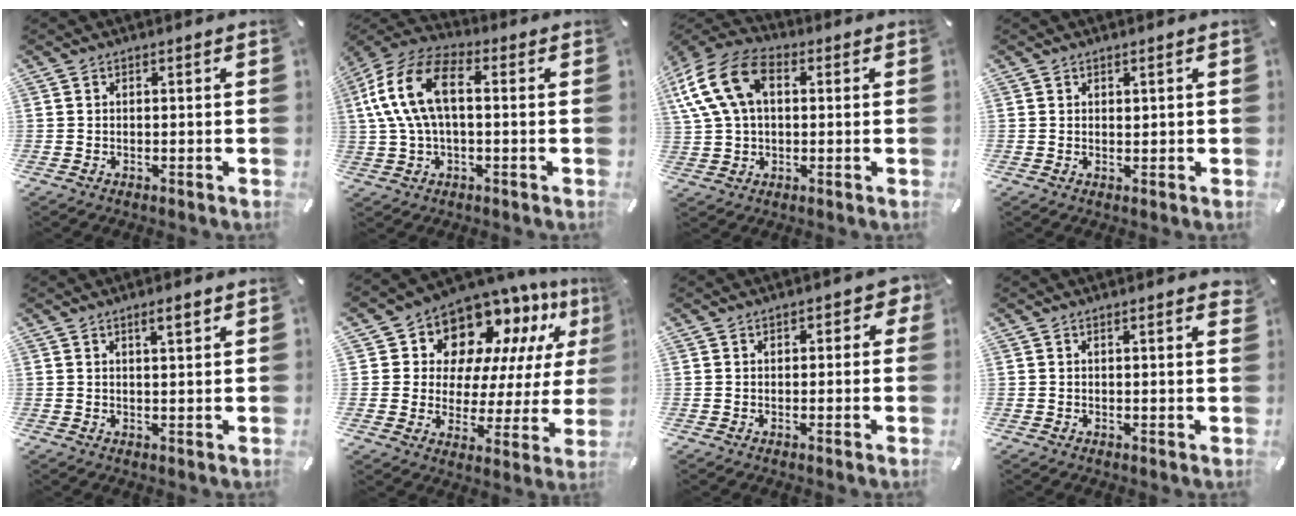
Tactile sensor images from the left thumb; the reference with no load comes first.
{"total": 14.8, "force": [2.2, 8.0, 12.3], "torque": [-0.280, -0.001, 0.033]}
{"total": 16.2, "force": [3.2, 11.3, 11.1], "torque": [-0.245, 0.010, 0.061]}
{"total": 0.6, "force": [0.4, 0.4, 0.2], "torque": [-0.005, 0.000, 0.007]}
{"total": 3.3, "force": [1.9, 0.7, 2.6], "torque": [-0.045, -0.001, 0.030]}
{"total": 12.6, "force": [10.1, 6.9, 3.0], "torque": [-0.060, -0.101, 0.175]}
{"total": 2.5, "force": [0.6, 1.7, 1.7], "torque": [-0.019, 0.002, 0.005]}
{"total": 1.4, "force": [0.8, 0.2, 1.1], "torque": [-0.015, -0.002, 0.013]}